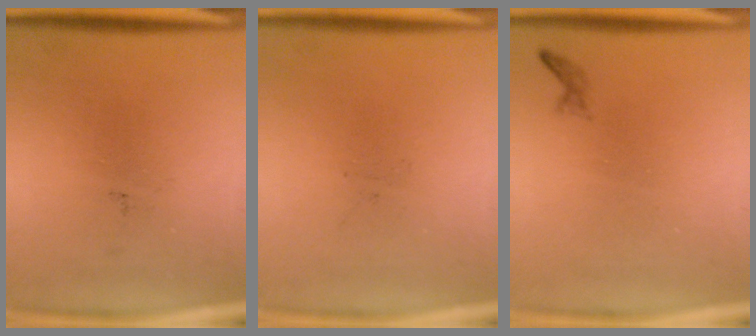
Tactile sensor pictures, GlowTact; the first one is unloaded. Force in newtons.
{"total": 0.0}
{"total": 0.6}